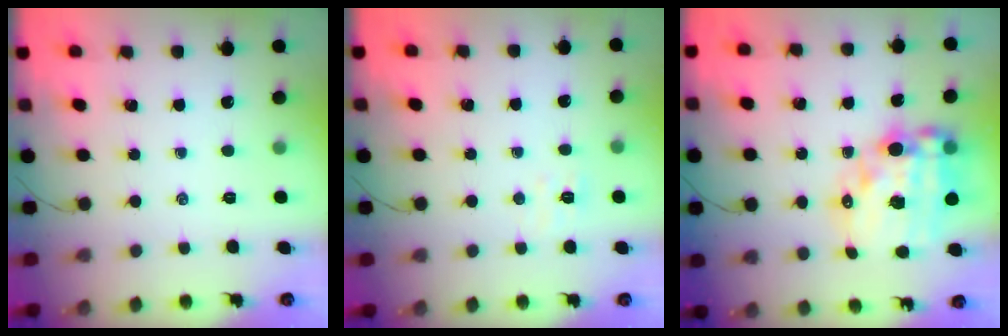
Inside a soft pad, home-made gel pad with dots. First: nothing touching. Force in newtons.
{"total": 4.7, "press": 4.7, "slide": 0.7}
{"total": 20.5, "press": 20.1, "slide": 4.4}